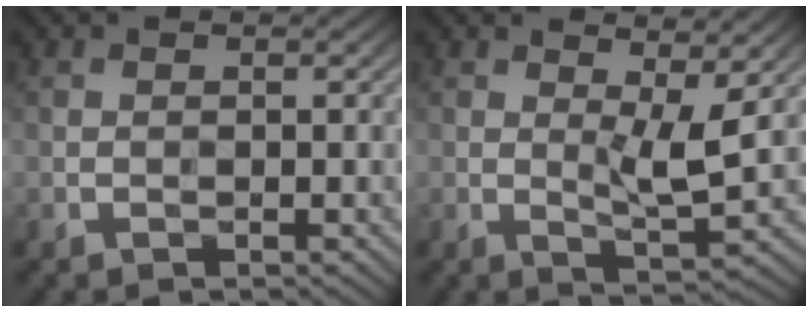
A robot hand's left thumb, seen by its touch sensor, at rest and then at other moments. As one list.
[{"total": 5.0, "force": [1.6, 1.1, 4.5], "torque": [-0.081, -0.005, 0.027]}]